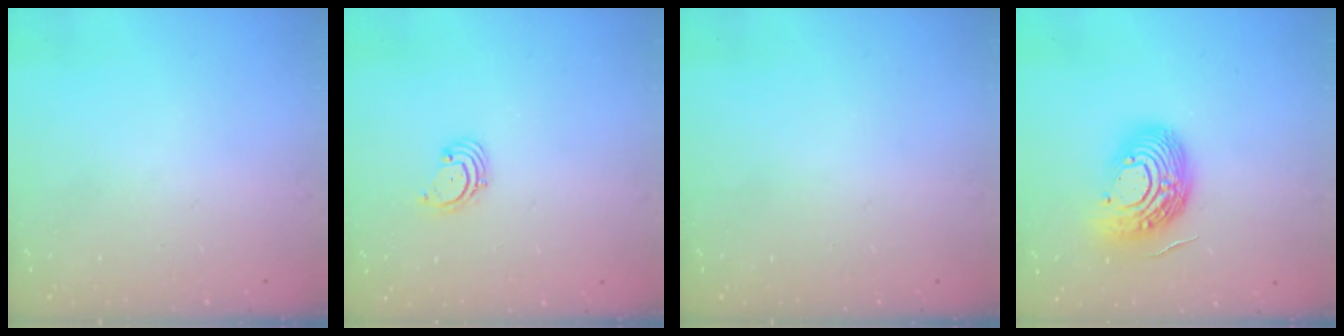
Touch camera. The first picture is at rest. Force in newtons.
{"total": 1.6, "press": 1.6, "slide": 0.2}
{"total": 0.0}
{"total": 15.0, "press": 14.9, "slide": 1.5}